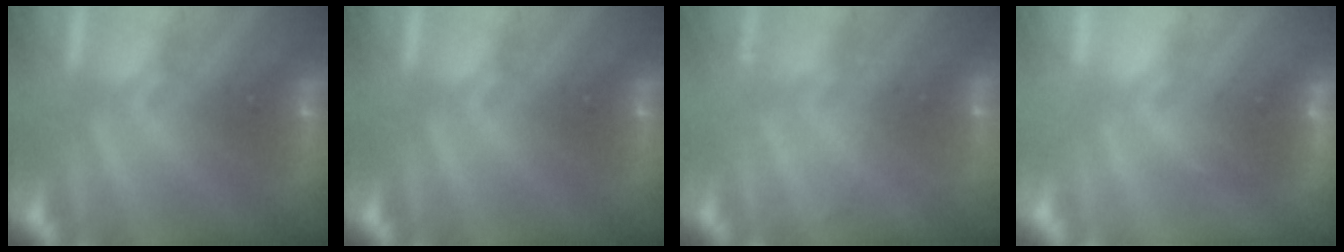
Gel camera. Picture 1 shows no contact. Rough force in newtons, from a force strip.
{"total": 0.0}
{"total": 1.9}
{"total": 2.6}